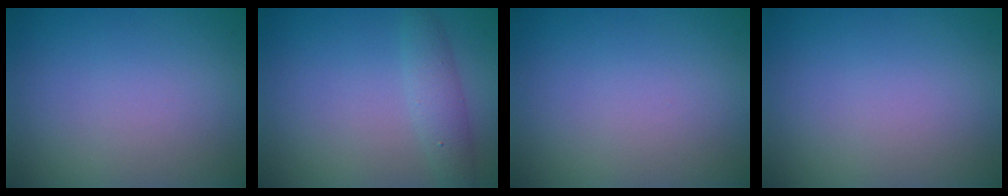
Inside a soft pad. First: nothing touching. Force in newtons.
{"total": 2.4, "press": 2.4, "slide": 0.1}
{"total": 0.0}
{"total": 0.0}